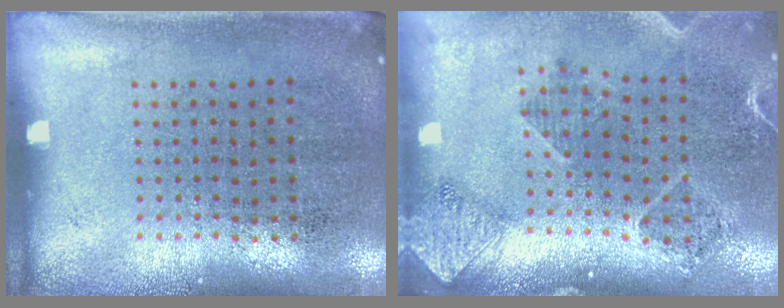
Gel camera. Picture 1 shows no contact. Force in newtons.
{"total": 1.5, "press": 1.4, "slide": 0.5}